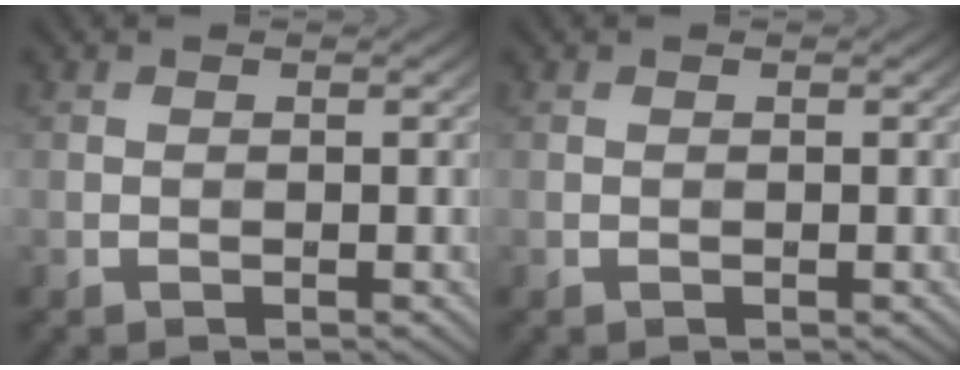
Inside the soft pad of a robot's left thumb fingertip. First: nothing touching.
{"total": 0.0}